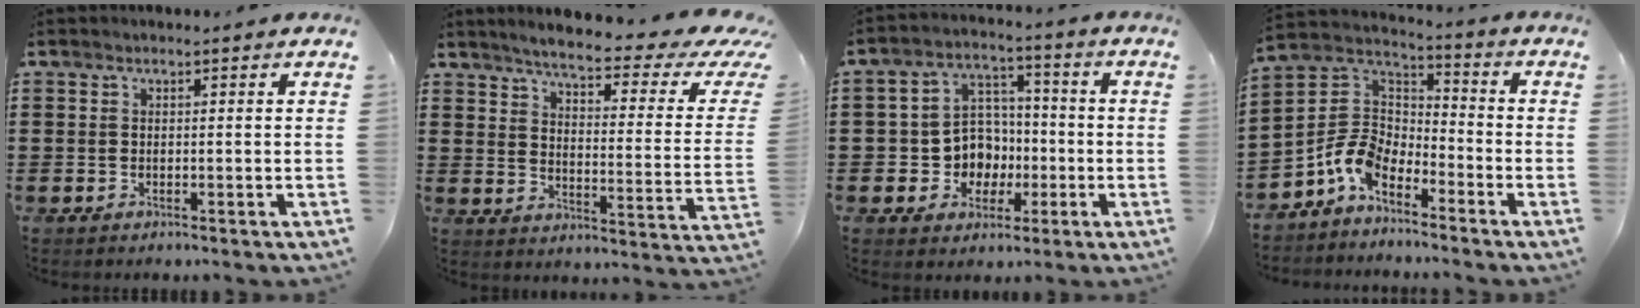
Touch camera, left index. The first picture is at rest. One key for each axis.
{"total": 5.7, "fx": 4.3, "fy": 0.3, "fz": 3.7, "tx": -0.083, "ty": -0.033, "tz": 0.065}
{"total": 7.6, "fx": -1.0, "fy": 7.1, "fz": 2.7, "tx": -0.064, "ty": 0.015, "tz": -0.011}
{"total": 8.3, "fx": -5.5, "fy": 4.7, "fz": 4.1, "tx": -0.116, "ty": 0.007, "tz": -0.114}